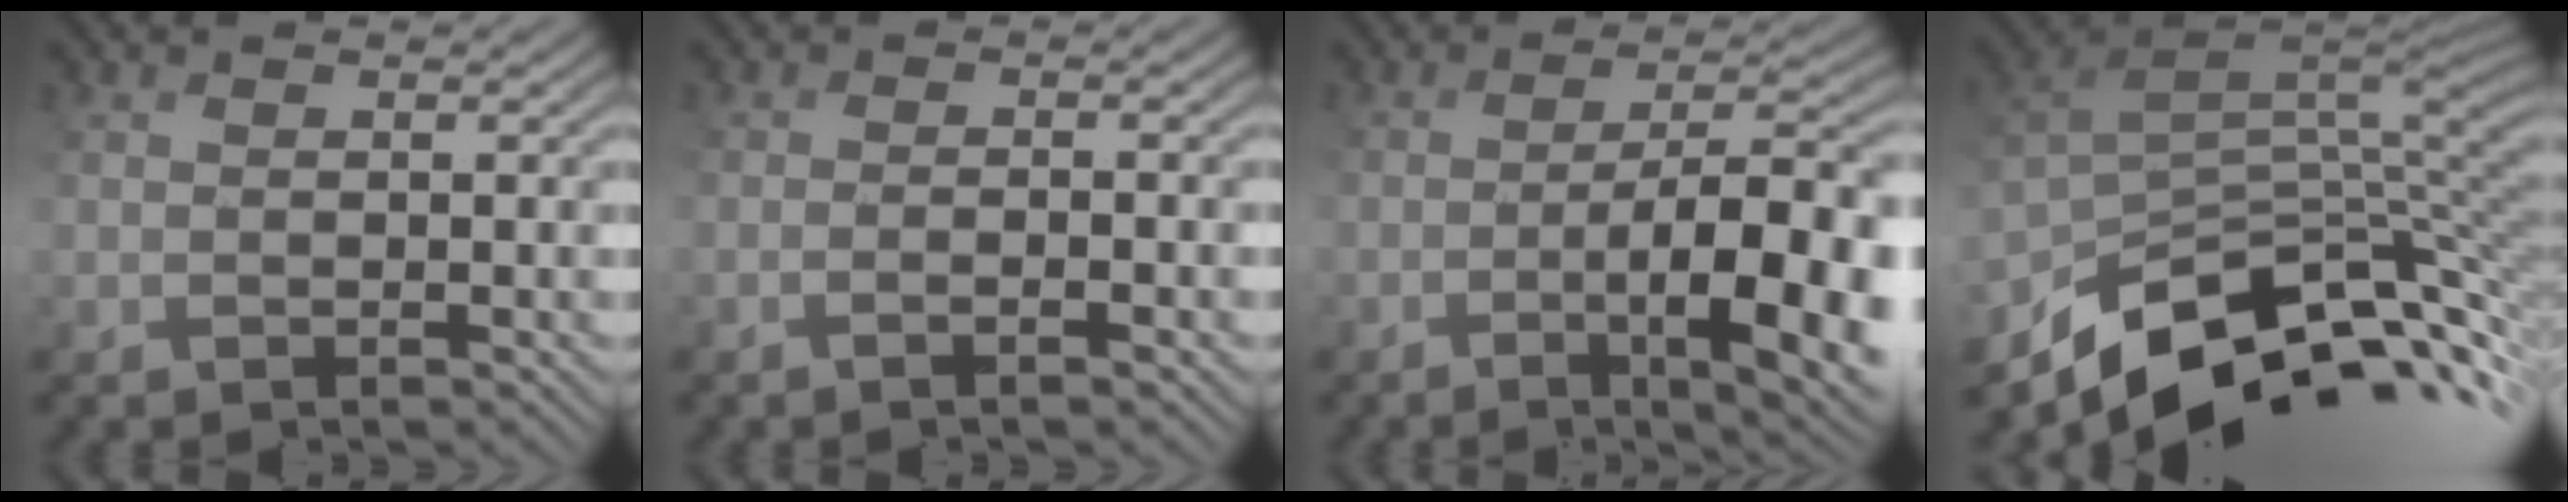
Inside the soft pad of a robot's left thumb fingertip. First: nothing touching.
{"total": 2.1, "force": [-1.4, 0.2, 1.6], "torque": [-0.029, 0.010, -0.032]}
{"total": 11.2, "force": [-5.7, 2.6, 9.3], "torque": [-0.126, 0.011, -0.079]}
{"total": 11.7, "force": [-7.6, 5.0, 7.3], "torque": [-0.183, -0.005, -0.120]}